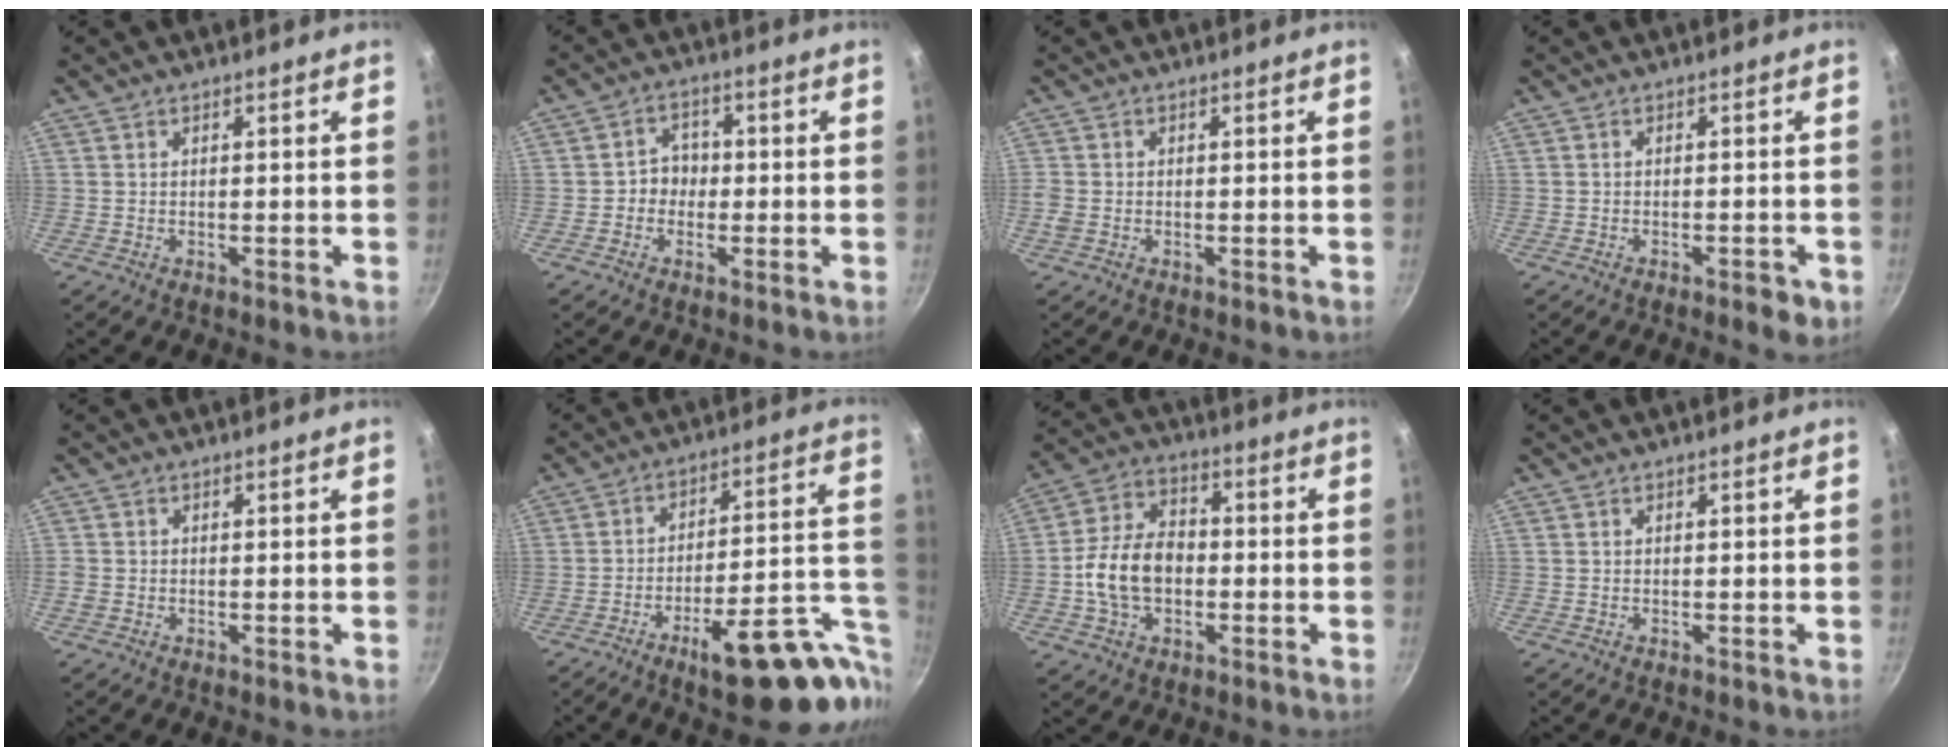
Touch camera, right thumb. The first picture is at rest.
{"total": 4.7, "force": [-0.8, 4.0, 2.2], "torque": [-0.009, 0.021, -0.025]}
{"total": 2.1, "force": [-0.5, 1.6, 1.2], "torque": [-0.034, -0.002, -0.012]}
{"total": 2.9, "force": [-1.5, 1.1, 2.3], "torque": [-0.029, 0.004, -0.019]}
{"total": 1.5, "force": [-0.3, 1.2, 0.7], "torque": [-0.014, 0.001, -0.008]}
{"total": 22.1, "force": [-10.2, 6.3, 18.6], "torque": [-0.172, 0.079, -0.135]}
{"total": 12.7, "force": [-1.7, 8.8, 9.0], "torque": [-0.157, 0.031, -0.038]}
{"total": 0.0}